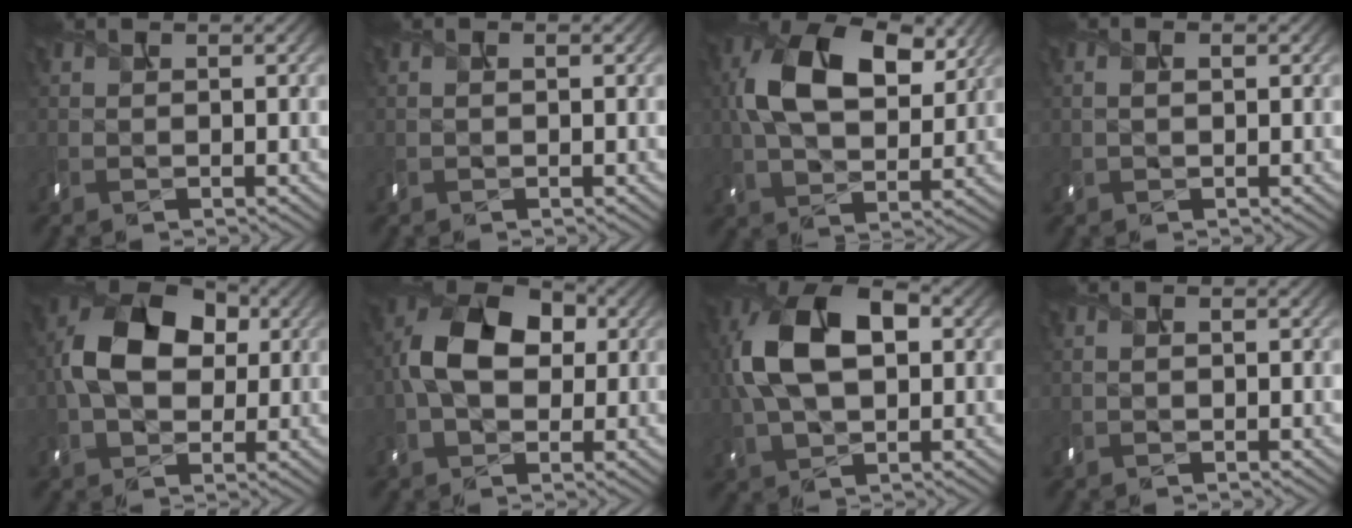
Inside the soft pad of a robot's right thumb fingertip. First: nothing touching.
{"total": 0.0}
{"total": 13.1, "force": [3.7, 7.7, 10.0], "torque": [-0.206, 0.014, 0.063]}
{"total": 1.3, "force": [0.3, 0.7, 1.1], "torque": [-0.019, -0.006, 0.005]}
{"total": 11.6, "force": [1.3, 7.7, 8.6], "torque": [-0.186, 0.018, 0.011]}
{"total": 10.8, "force": [1.0, 7.0, 8.2], "torque": [-0.175, 0.019, 0.005]}
{"total": 13.0, "force": [1.9, 7.6, 10.3], "torque": [-0.235, 0.017, 0.028]}
{"total": 0.7, "force": [0.1, 0.3, 0.6], "torque": [-0.014, 0.000, 0.002]}